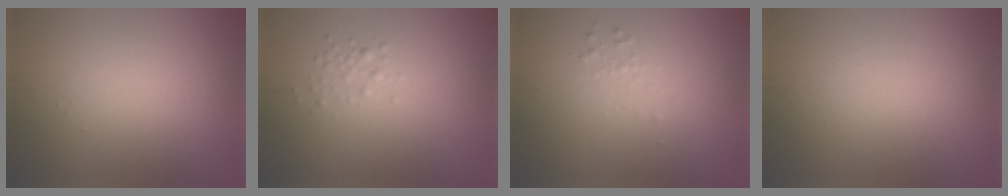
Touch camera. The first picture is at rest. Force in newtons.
{"total": 1.2, "press": 1.2, "slide": 0.0}
{"total": 0.7, "press": 0.7, "slide": 0.1}
{"total": 0.0}